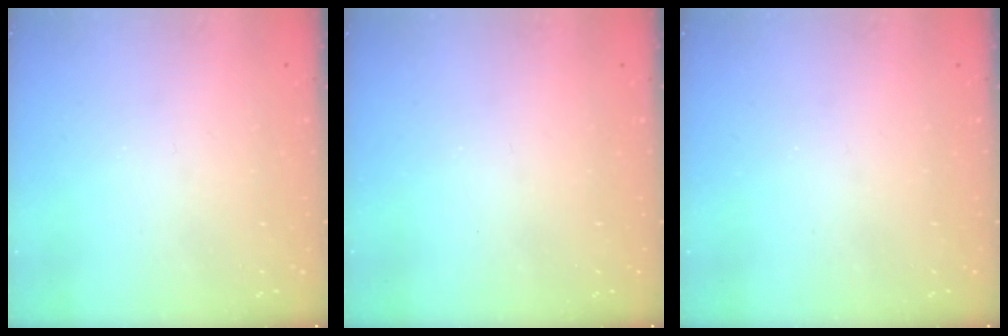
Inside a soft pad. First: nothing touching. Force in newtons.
{"total": 0.0}
{"total": 0.0}